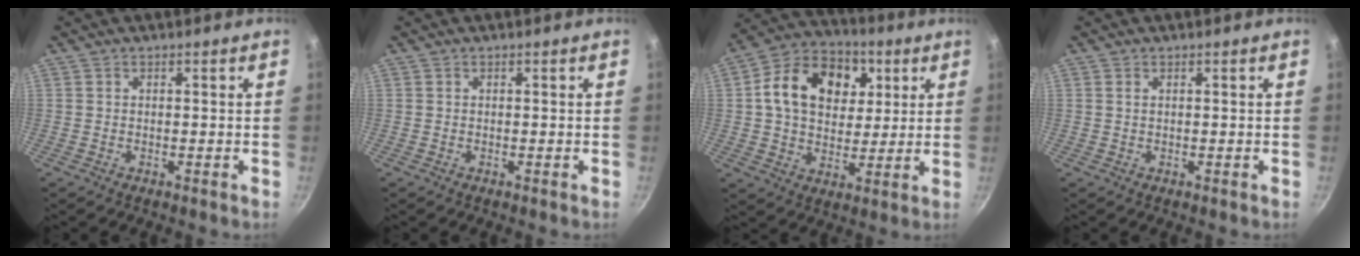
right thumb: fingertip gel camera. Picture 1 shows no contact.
{"total": 0.0}
{"total": 17.6, "force": [4.7, 13.1, 10.8], "torque": [-0.152, 0.009, 0.065]}
{"total": 0.6, "force": [0.2, 0.3, 0.4], "torque": [-0.008, 0.001, 0.004]}